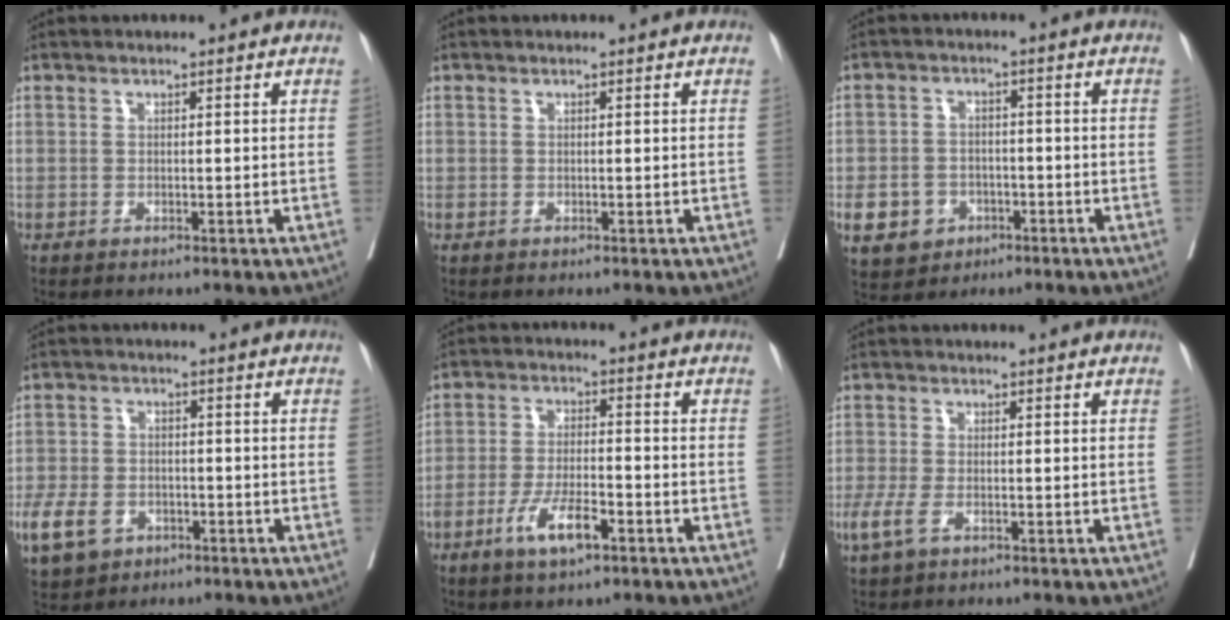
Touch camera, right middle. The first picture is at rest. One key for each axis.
{"total": 0.0}
{"total": 8.1, "fx": -3.4, "fy": 6.8, "fz": 2.7, "tx": -0.060, "ty": 0.008, "tz": -0.044}
{"total": 14.4, "fx": -6.4, "fy": 11.0, "fz": 6.8, "tx": -0.200, "ty": 0.000, "tz": -0.099}
{"total": 6.9, "fx": -3.7, "fy": 1.8, "fz": 5.5, "tx": -0.108, "ty": -0.005, "tz": -0.066}
{"total": 3.3, "fx": -1.4, "fy": 1.4, "fz": 2.6, "tx": -0.069, "ty": -0.007, "tz": -0.028}